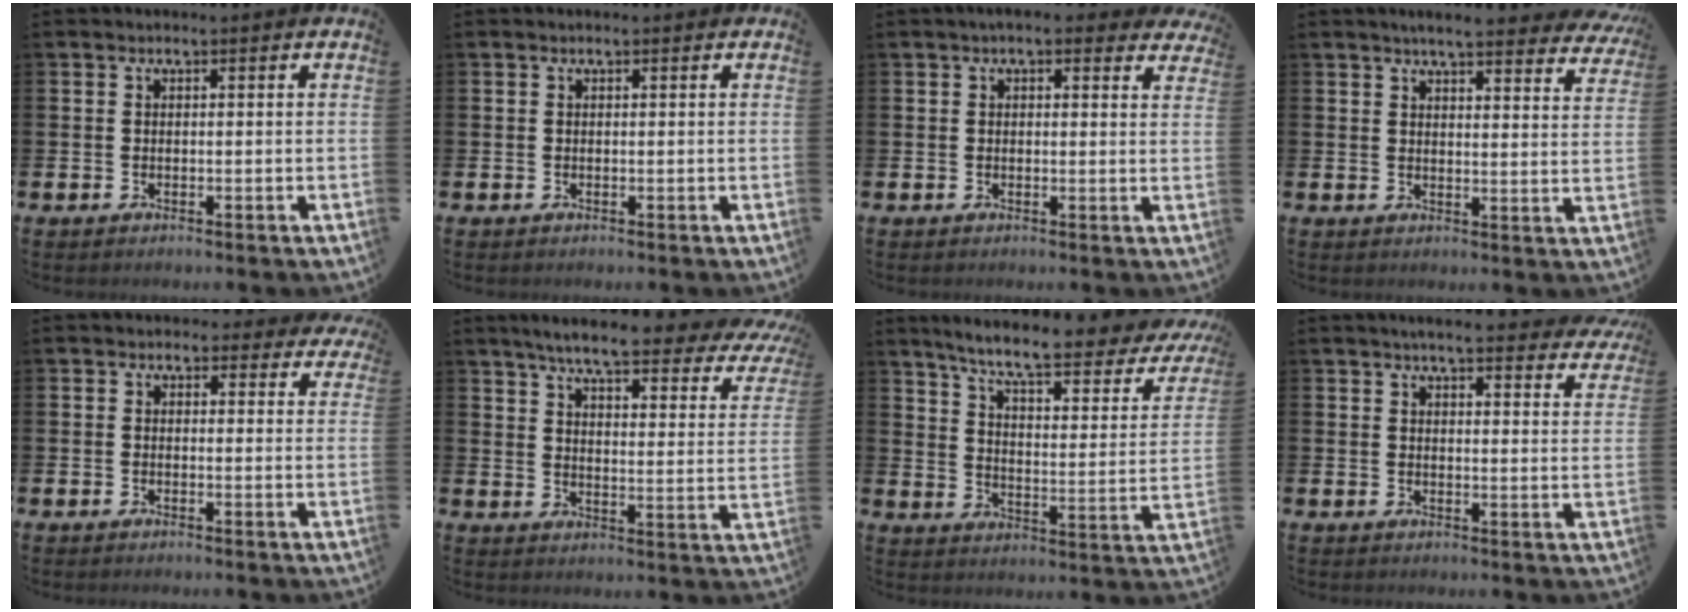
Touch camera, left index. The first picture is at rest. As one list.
[{"total": 0.0}, {"total": 2.9, "force": [2.5, 1.0, 1.0], "torque": [-0.014, -0.006, 0.042]}, {"total": 5.2, "force": [4.8, 0.3, 1.8], "torque": [-0.042, -0.026, 0.082]}, {"total": 2.2, "force": [1.8, 1.2, 0.2], "torque": [-0.001, -0.002, 0.028]}, {"total": 6.6, "force": [5.6, 0.9, 3.5], "torque": [-0.079, -0.045, 0.086]}, {"total": 7.9, "force": [6.5, 1.2, 4.3], "torque": [-0.106, -0.046, 0.101]}, {"total": 4.7, "force": [4.4, 0.3, 1.5], "torque": [-0.033, -0.023, 0.076]}]